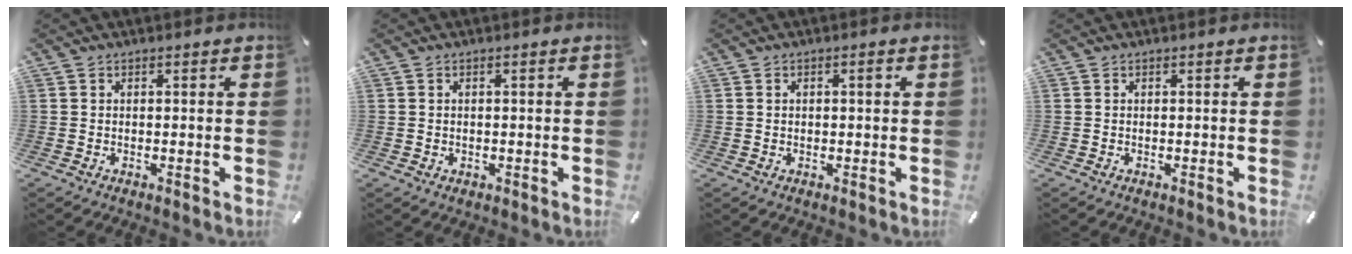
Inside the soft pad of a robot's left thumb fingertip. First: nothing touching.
{"total": 0.8, "force": [0.0, 0.7, 0.3], "torque": [-0.008, 0.004, -0.002]}
{"total": 1.3, "force": [0.3, 0.5, 1.2], "torque": [-0.016, 0.001, 0.001]}
{"total": 0.0}